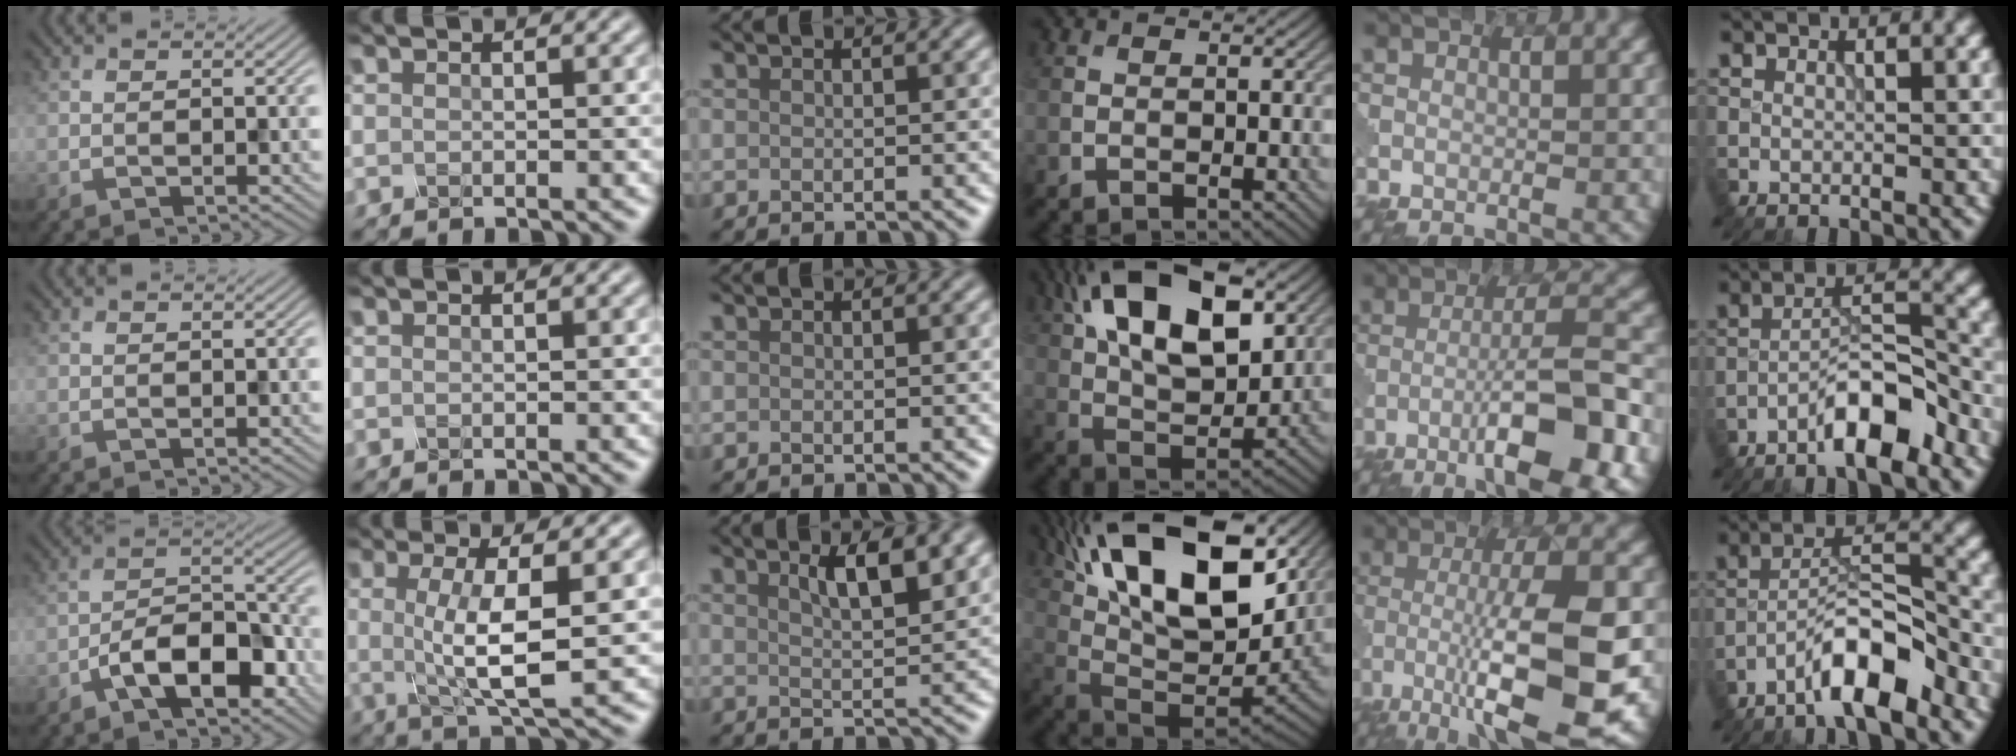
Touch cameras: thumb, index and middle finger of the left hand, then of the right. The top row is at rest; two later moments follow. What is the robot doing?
{"motion": "disassemble", "object": "glue stick"}